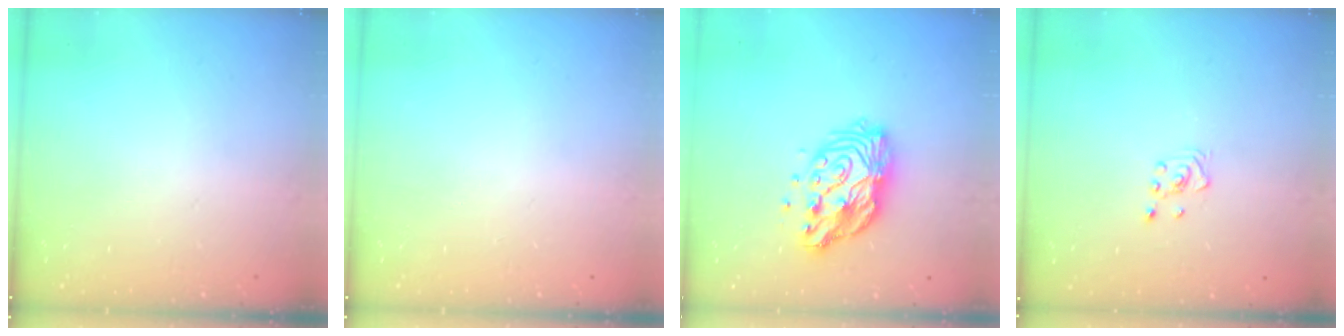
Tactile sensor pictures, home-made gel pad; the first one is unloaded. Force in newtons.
{"total": 0.0}
{"total": 13.4, "press": 13.4, "slide": 1.2}
{"total": 2.8, "press": 2.6, "slide": 1.0}